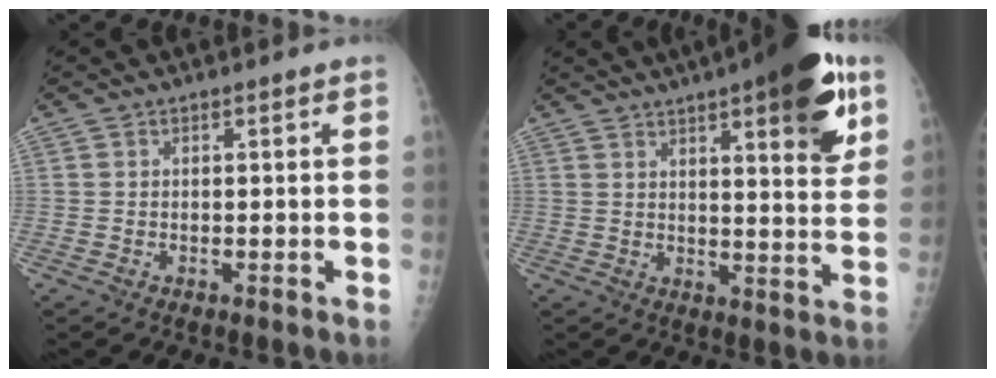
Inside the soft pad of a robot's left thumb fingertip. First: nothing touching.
{"total": 17.4, "force": [8.9, 4.6, 14.2], "torque": [-0.163, -0.031, 0.115]}